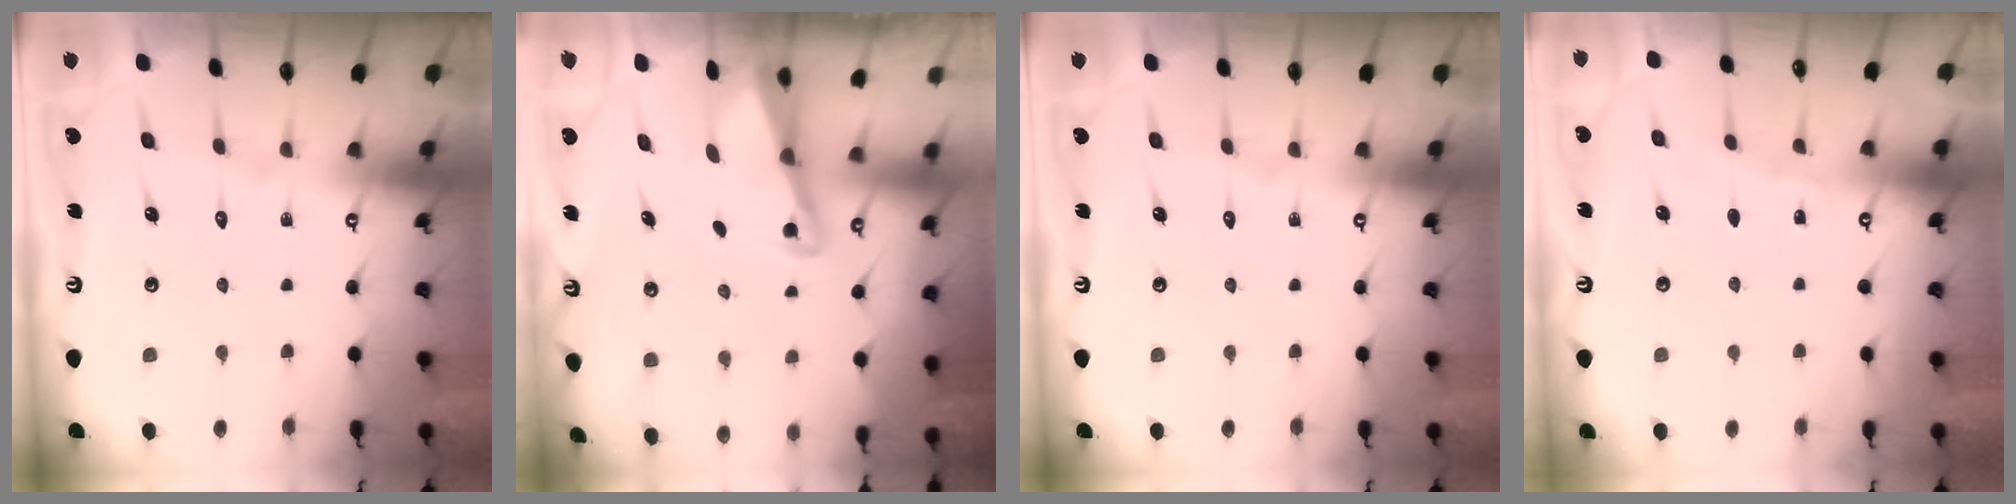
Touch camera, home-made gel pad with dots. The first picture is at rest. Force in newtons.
{"total": 2.5, "press": 2.4, "slide": 0.6}
{"total": 0.0}
{"total": 3.2, "press": 3.1, "slide": 0.4}